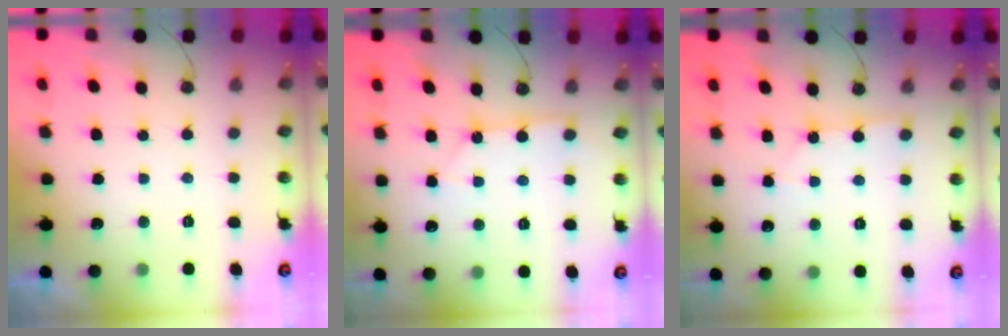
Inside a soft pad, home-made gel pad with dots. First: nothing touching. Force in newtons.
{"total": 2.6, "press": 2.6, "slide": 0.2}
{"total": 1.3, "press": 1.3, "slide": 0.2}